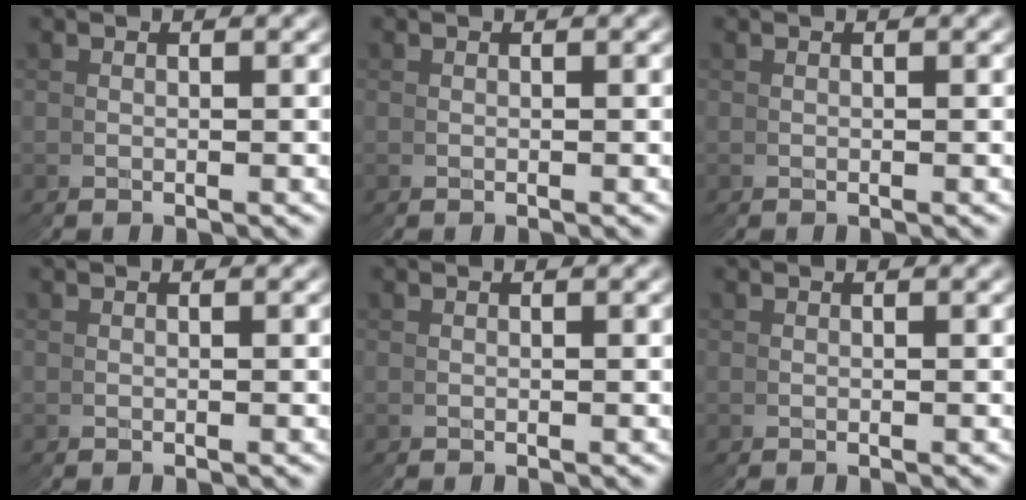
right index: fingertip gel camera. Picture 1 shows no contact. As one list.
[{"total": 0.0}, {"total": 0.0}, {"total": 0.0}, {"total": 0.0}, {"total": 0.0}]